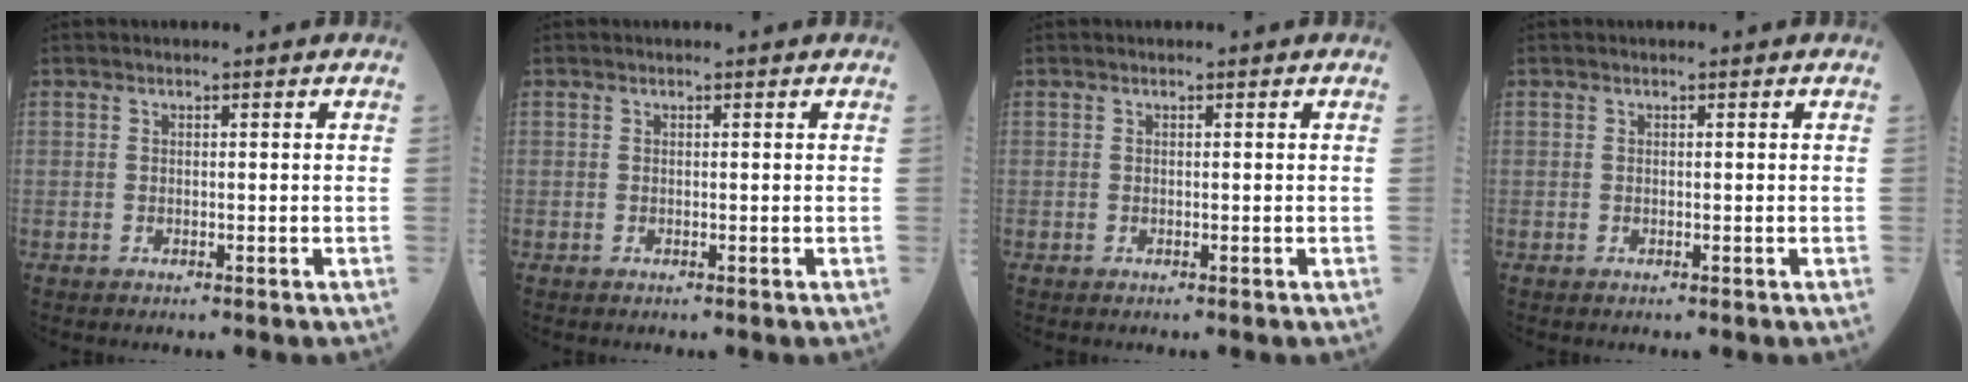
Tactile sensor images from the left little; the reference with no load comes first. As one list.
[{"total": 0.0}, {"total": 0.0}, {"total": 0.0}]